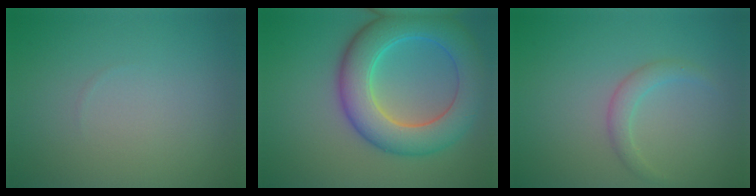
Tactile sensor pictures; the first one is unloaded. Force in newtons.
{"total": 8.5, "press": 8.5, "slide": 0.4}
{"total": 1.6, "press": 1.6, "slide": 0.1}